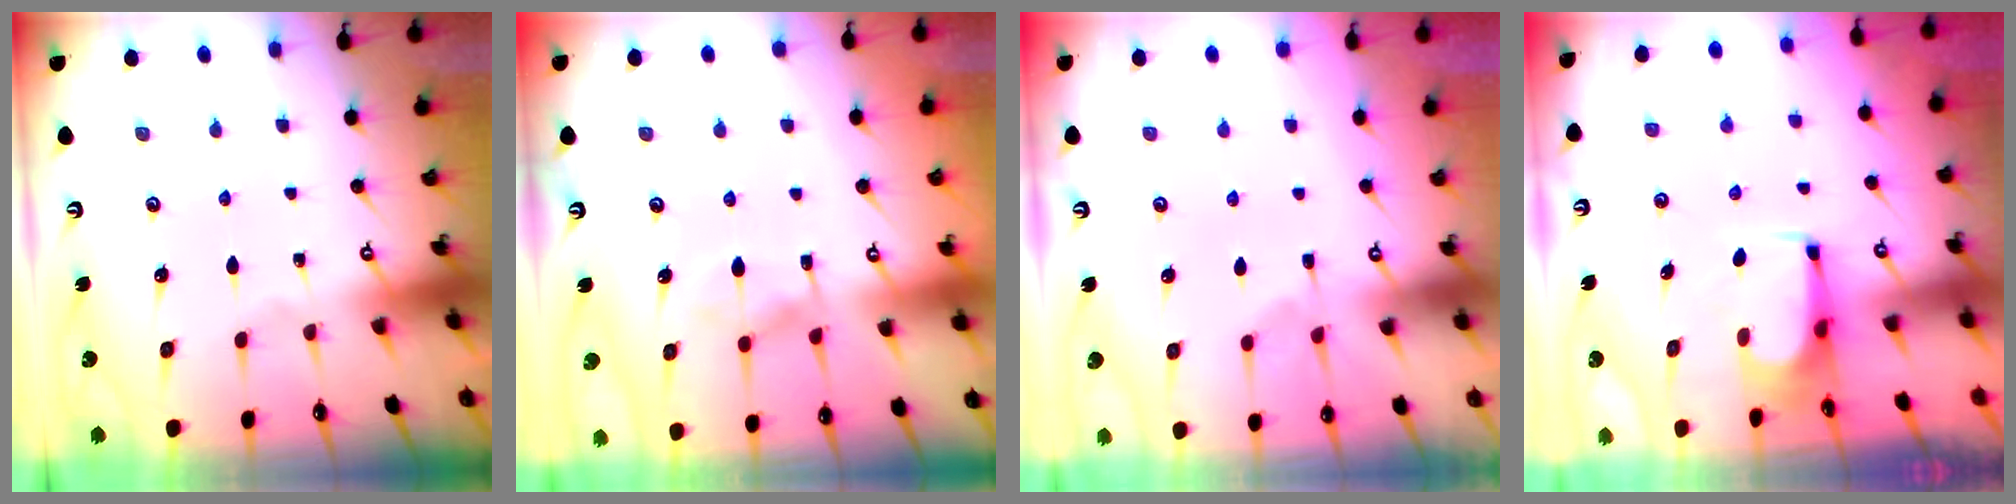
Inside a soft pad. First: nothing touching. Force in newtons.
{"total": 7.0, "press": 6.9, "slide": 1.0}
{"total": 4.1, "press": 3.9, "slide": 1.3}
{"total": 1.6, "press": 1.5, "slide": 0.3}